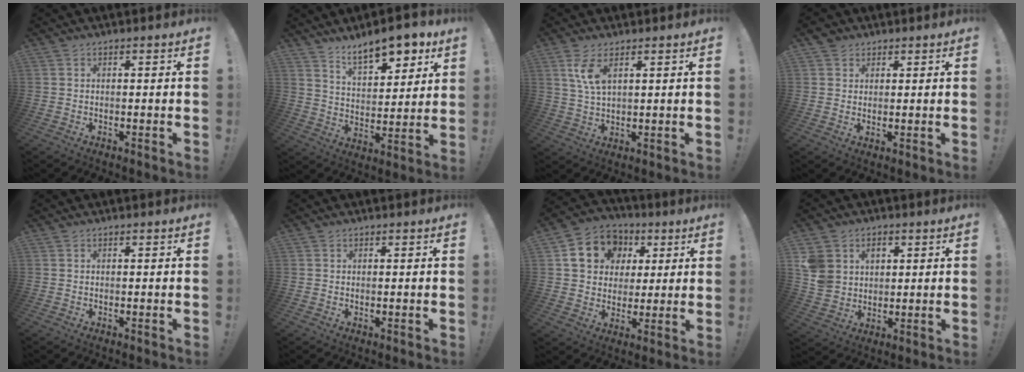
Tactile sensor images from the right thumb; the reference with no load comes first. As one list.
[{"total": 13.0, "force": [9.3, 5.1, 7.5], "torque": [-0.103, -0.058, 0.159]}, {"total": 6.8, "force": [3.3, 2.6, 5.4], "torque": [-0.101, -0.014, 0.055]}, {"total": 3.1, "force": [1.9, 2.4, 0.5], "torque": [-0.003, -0.007, 0.034]}, {"total": 0.0}, {"total": 0.0}, {"total": 14.2, "force": [5.0, 11.9, 6.0], "torque": [-0.084, -0.014, 0.107]}, {"total": 8.7, "force": [3.4, 7.5, 2.7], "torque": [-0.052, -0.016, 0.072]}]